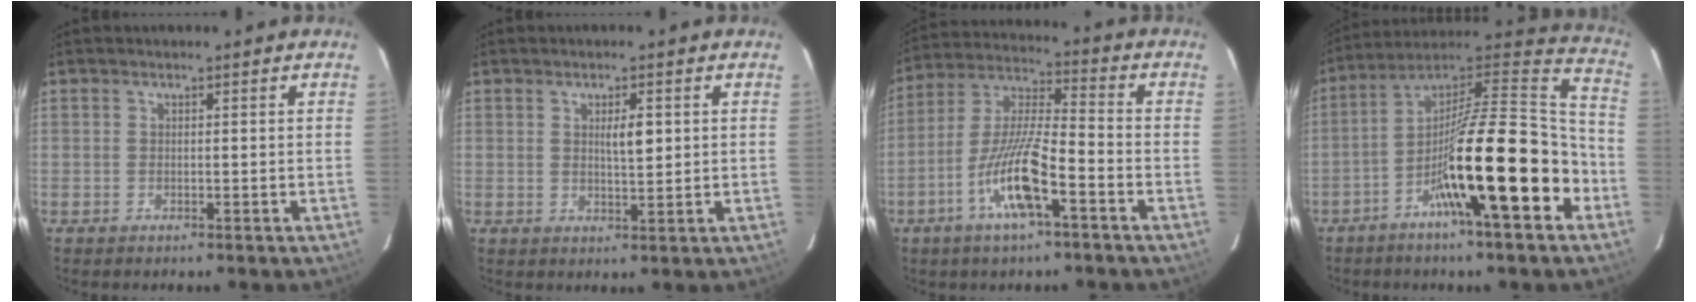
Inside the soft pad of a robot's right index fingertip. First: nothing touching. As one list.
[{"total": 3.2, "force": [0.8, 0.8, 3.0], "torque": [-0.048, -0.001, 0.014]}, {"total": 12.5, "force": [-5.6, 1.9, 11.0], "torque": [-0.221, 0.000, -0.106]}, {"total": 21.1, "force": [-7.9, 1.9, 19.4], "torque": [-0.300, 0.009, -0.132]}]